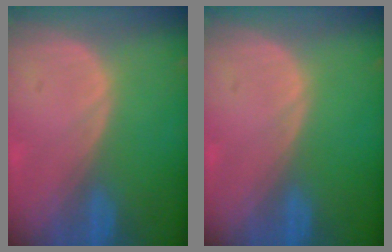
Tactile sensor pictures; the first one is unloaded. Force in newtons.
{"total": 0.0}